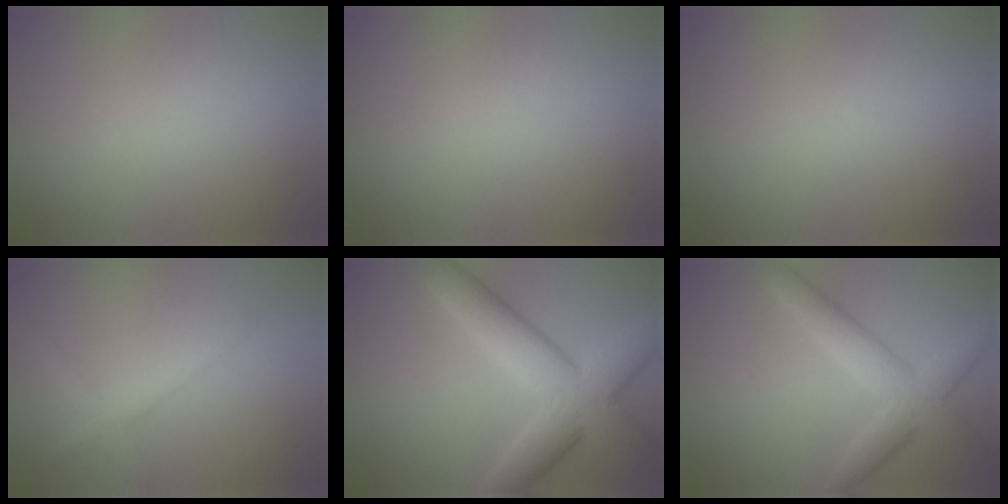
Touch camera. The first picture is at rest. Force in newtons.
{"total": 0.0}
{"total": 0.0}
{"total": 2.4, "press": 2.4, "slide": 0.2}
{"total": 8.2, "press": 8.2, "slide": 0.1}
{"total": 4.4, "press": 4.4, "slide": 0.0}